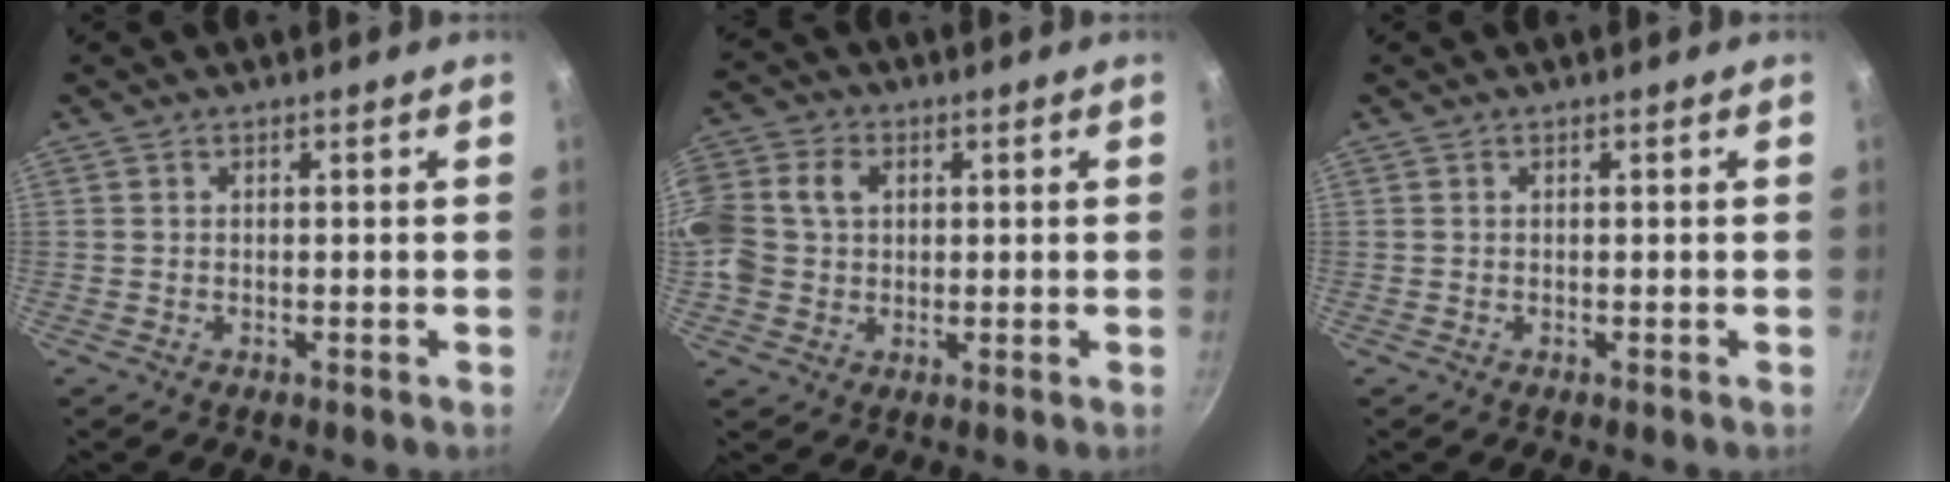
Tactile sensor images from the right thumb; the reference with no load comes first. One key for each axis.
{"total": 13.7, "fx": 1.9, "fy": 11.4, "fz": 7.4, "tx": -0.179, "ty": 0.030, "tz": 0.027}
{"total": 0.0}